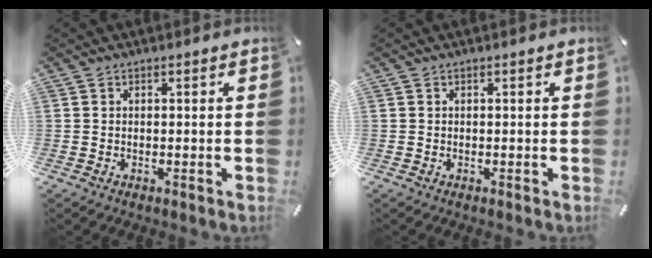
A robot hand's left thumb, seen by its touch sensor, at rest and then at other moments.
{"total": 0.0}